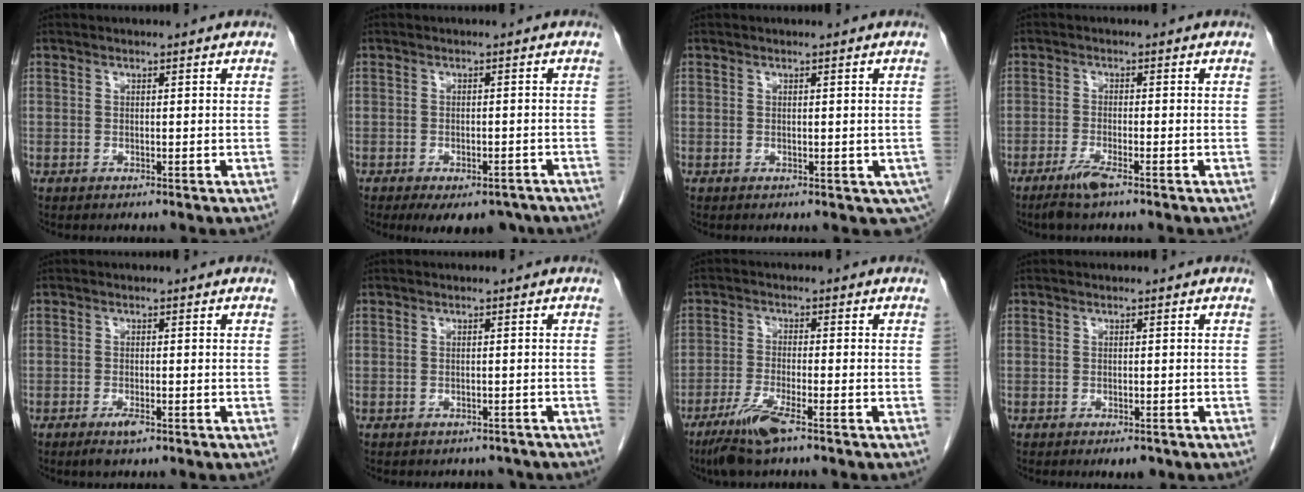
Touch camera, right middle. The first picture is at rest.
{"total": 8.8, "force": [-6.7, 3.9, 4.2], "torque": [-0.046, -0.004, -0.088]}
{"total": 3.1, "force": [-0.6, 1.9, 2.4], "torque": [-0.021, -0.004, -0.003]}
{"total": 3.2, "force": [-2.3, 0.0, 2.2], "torque": [-0.052, -0.007, -0.048]}
{"total": 2.1, "force": [-1.3, 0.5, 1.6], "torque": [-0.030, -0.002, -0.022]}
{"total": 3.9, "force": [-3.4, 1.8, 0.4], "torque": [-0.003, 0.007, -0.038]}
{"total": 6.5, "force": [-4.3, 0.4, 4.8], "torque": [-0.103, -0.016, -0.082]}
{"total": 2.1, "force": [-1.4, 0.9, 1.3], "torque": [-0.013, -0.001, -0.012]}